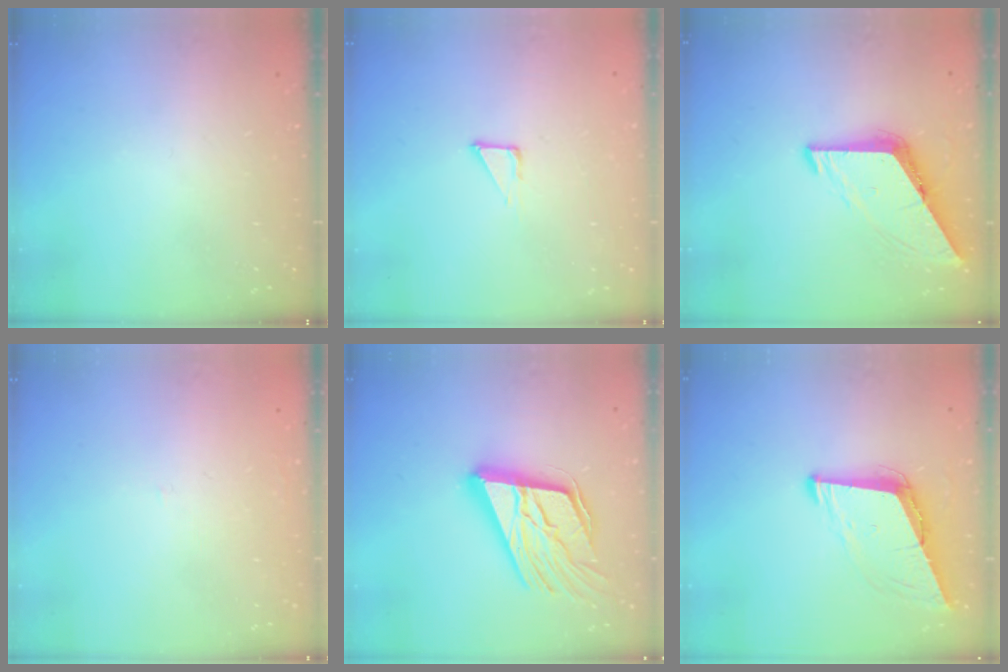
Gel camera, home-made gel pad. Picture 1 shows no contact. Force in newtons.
{"total": 3.6, "press": 3.6, "slide": 0.2}
{"total": 7.0, "press": 7.0, "slide": 0.5}
{"total": 0.9, "press": 0.9, "slide": 0.1}
{"total": 23.6, "press": 23.1, "slide": 4.9}
{"total": 9.0, "press": 8.1, "slide": 3.8}